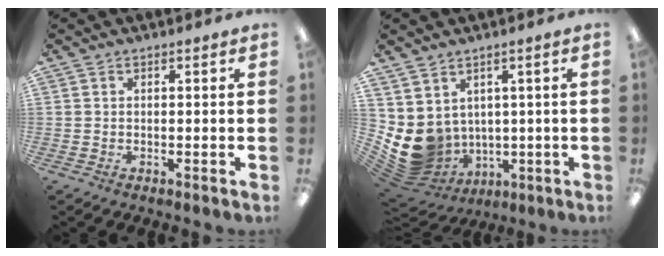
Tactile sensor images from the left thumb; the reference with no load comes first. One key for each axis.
{"total": 9.1, "fx": 0.7, "fy": 8.1, "fz": 4.0, "tx": -0.118, "ty": -0.023, "tz": 0.027}